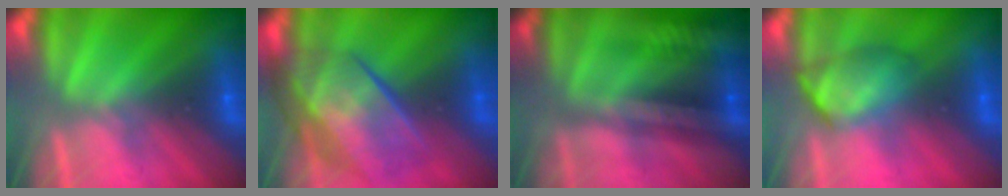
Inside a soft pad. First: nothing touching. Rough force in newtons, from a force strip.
{"total": 7.1}
{"total": 2.4}
{"total": 4.5}